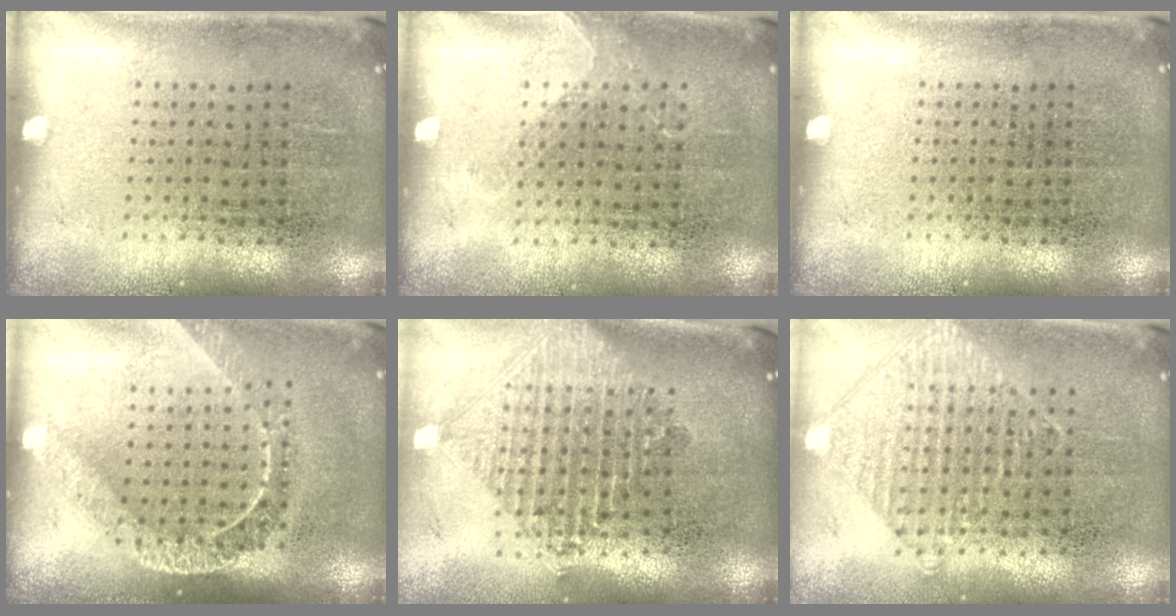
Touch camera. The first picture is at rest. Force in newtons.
{"total": 1.0, "press": 0.8, "slide": 0.6}
{"total": 0.0}
{"total": 1.8, "press": 1.4, "slide": 1.0}
{"total": 2.2, "press": 1.7, "slide": 1.4}
{"total": 0.9, "press": 0.9, "slide": 0.1}